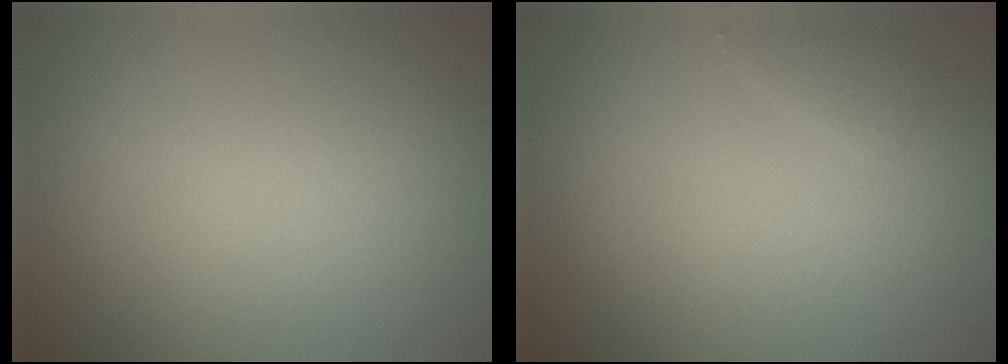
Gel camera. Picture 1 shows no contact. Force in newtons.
{"total": 0.8, "press": 0.8, "slide": 0.0}